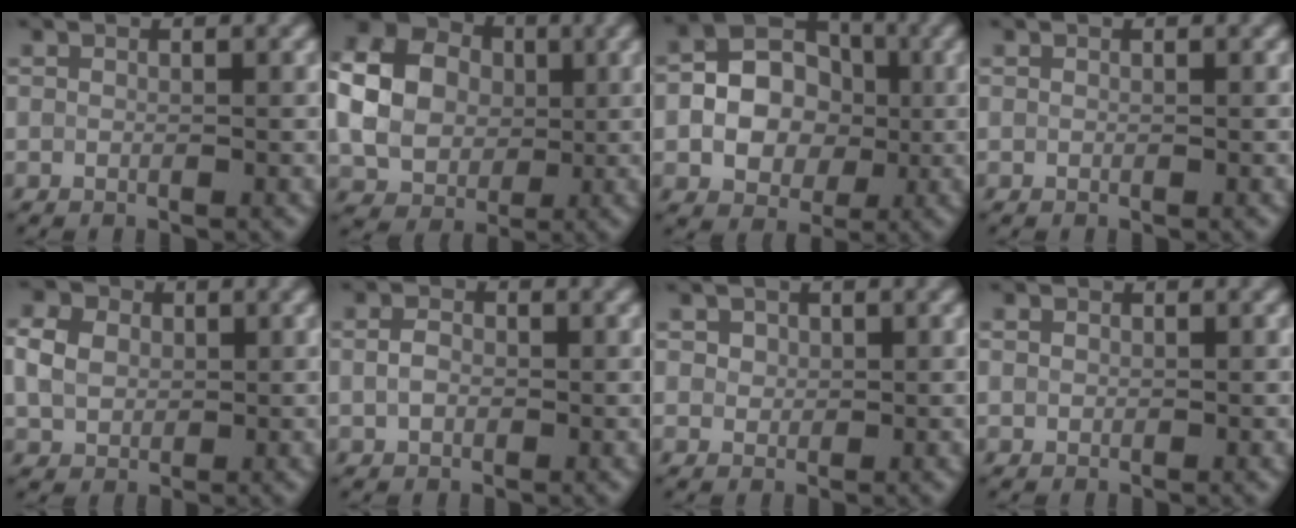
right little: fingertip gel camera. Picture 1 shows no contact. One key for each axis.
{"total": 10.6, "fx": 1.0, "fy": 8.9, "fz": 5.8, "tx": -0.132, "ty": 0.025, "tz": 0.002}
{"total": 8.6, "fx": -0.5, "fy": 6.7, "fz": 5.3, "tx": -0.069, "ty": 0.010, "tz": -0.019}
{"total": 0.0}
{"total": 4.7, "fx": 1.1, "fy": 3.7, "fz": 2.6, "tx": -0.067, "ty": 0.020, "tz": 0.012}
{"total": 1.8, "fx": -0.1, "fy": 1.3, "fz": 1.2, "tx": -0.027, "ty": 0.006, "tz": -0.007}
{"total": 2.0, "fx": 1.1, "fy": 1.5, "fz": 0.8, "tx": -0.019, "ty": 0.010, "tz": 0.016}
{"total": 0.7, "fx": 0.3, "fy": 0.6, "fz": 0.2, "tx": -0.002, "ty": 0.002, "tz": -0.001}